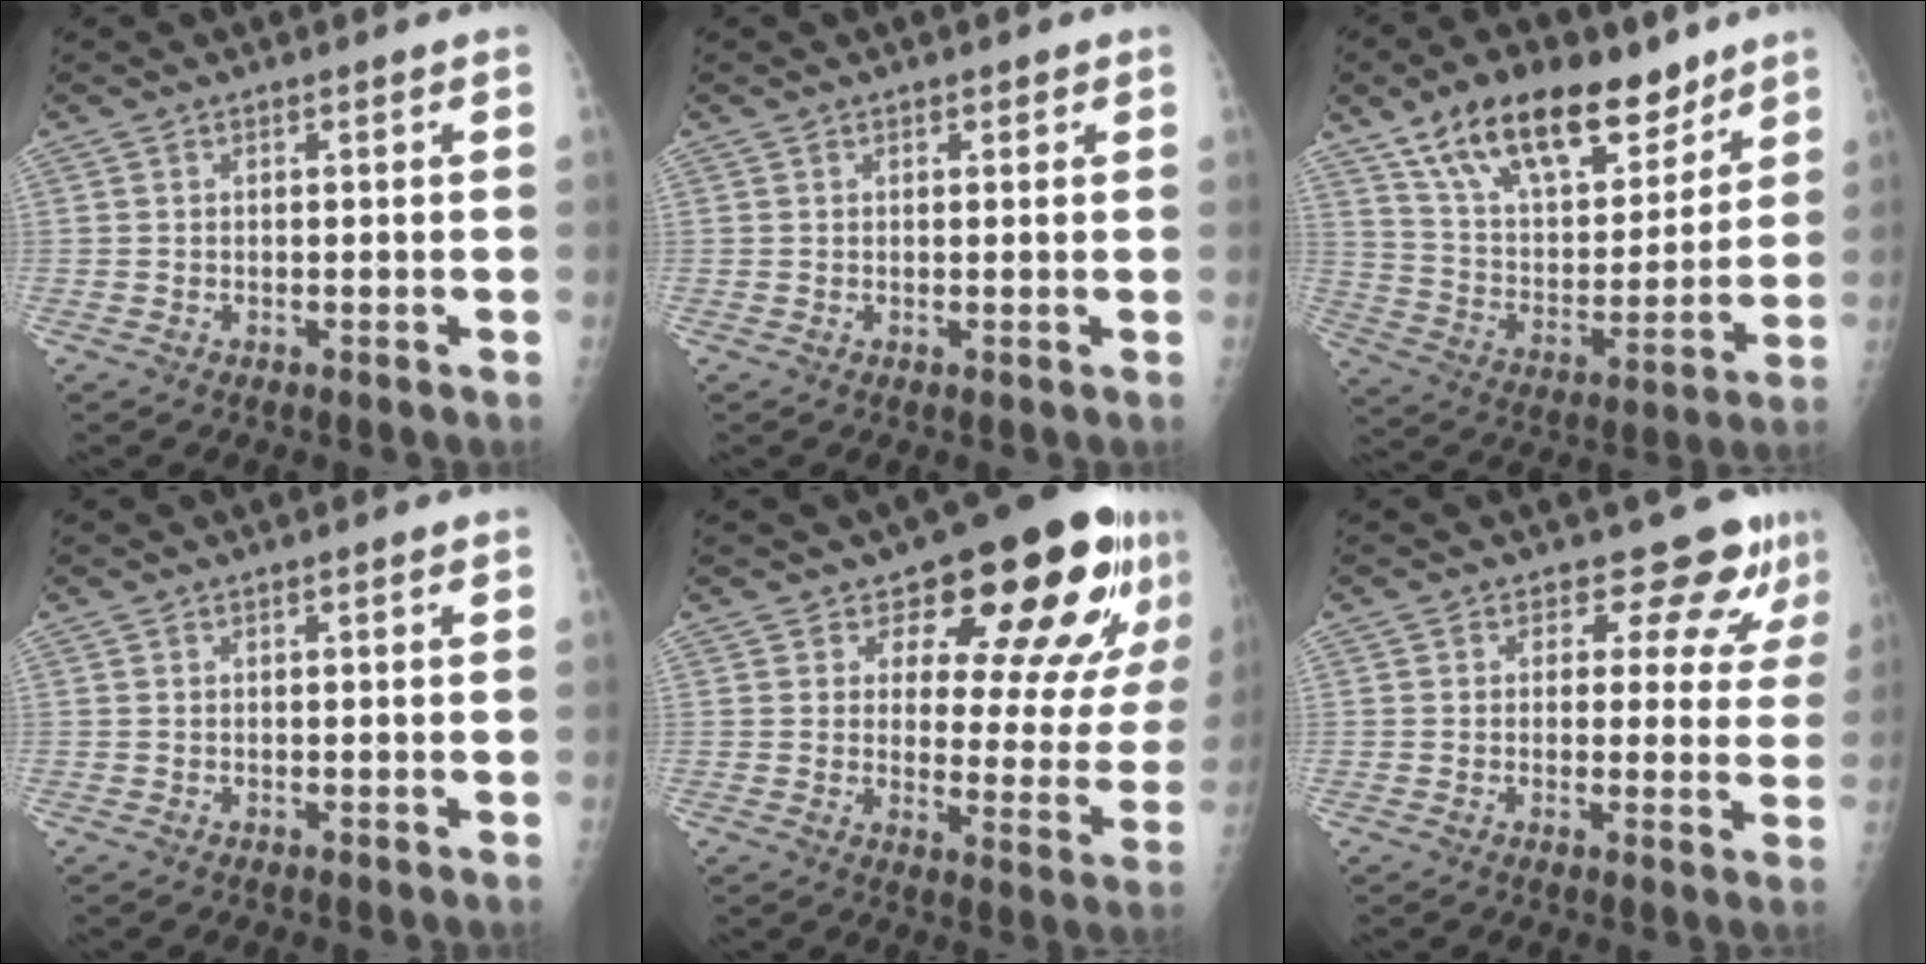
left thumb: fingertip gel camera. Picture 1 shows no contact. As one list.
[{"total": 1.3, "force": [0.8, 0.8, 0.5], "torque": [0.003, -0.003, 0.007]}, {"total": 22.7, "force": [15.1, 10.8, 13.1], "torque": [-0.179, -0.050, 0.262]}, {"total": 0.7, "force": [0.4, 0.2, 0.5], "torque": [-0.007, 0.000, 0.005]}, {"total": 20.0, "force": [12.2, 8.7, 13.1], "torque": [-0.122, -0.072, 0.156]}, {"total": 7.2, "force": [6.1, 3.5, 1.2], "torque": [0.023, -0.040, 0.058]}]